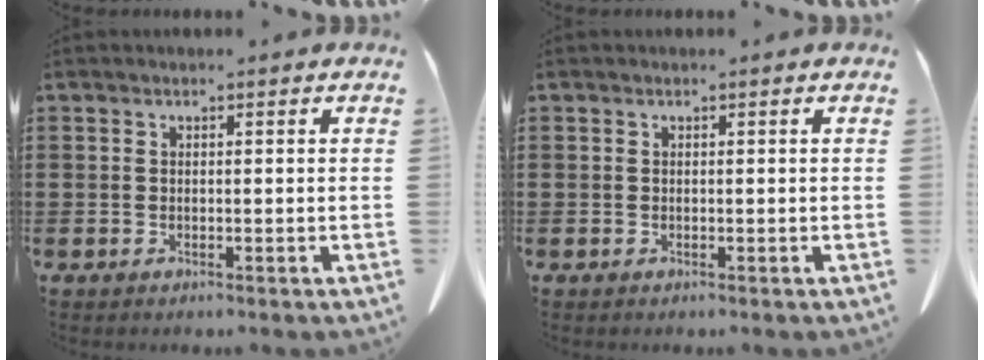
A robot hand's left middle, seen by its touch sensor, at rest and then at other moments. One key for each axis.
{"total": 0.0}